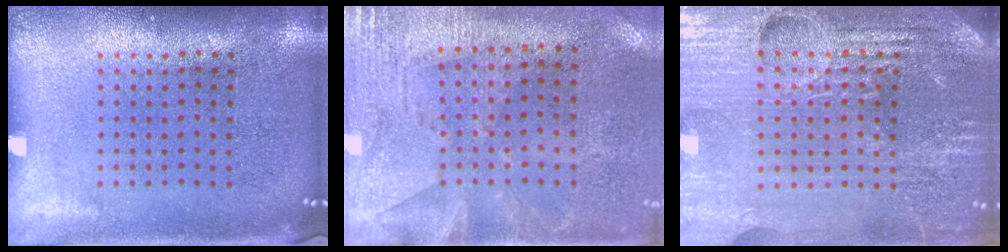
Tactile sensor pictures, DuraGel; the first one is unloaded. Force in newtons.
{"total": 2.7, "press": 2.3, "slide": 1.5}
{"total": 5.7, "press": 5.2, "slide": 2.5}